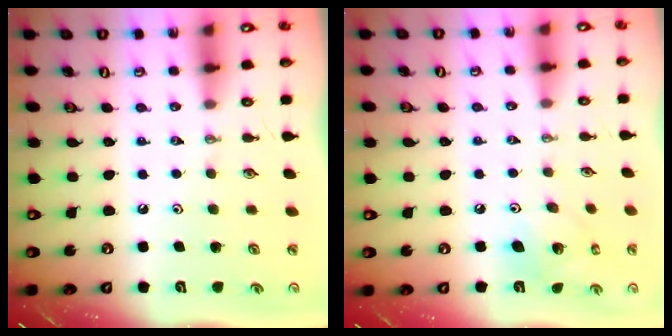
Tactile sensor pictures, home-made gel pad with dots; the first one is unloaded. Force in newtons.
{"total": 9.5, "press": 9.5, "slide": 0.7}